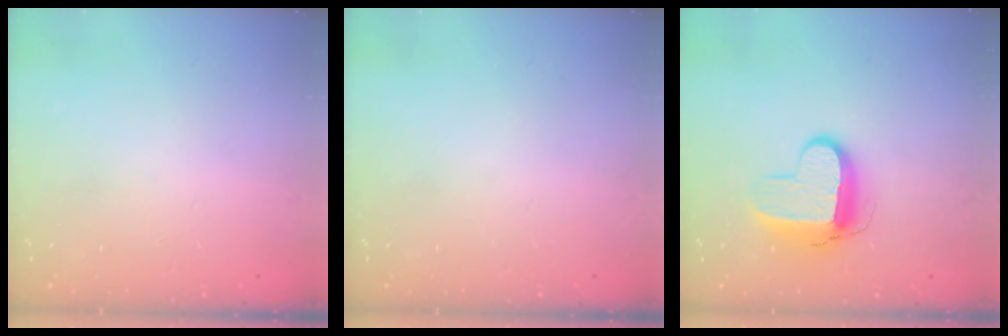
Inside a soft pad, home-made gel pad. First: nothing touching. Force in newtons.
{"total": 0.0}
{"total": 11.1, "press": 11.0, "slide": 0.9}